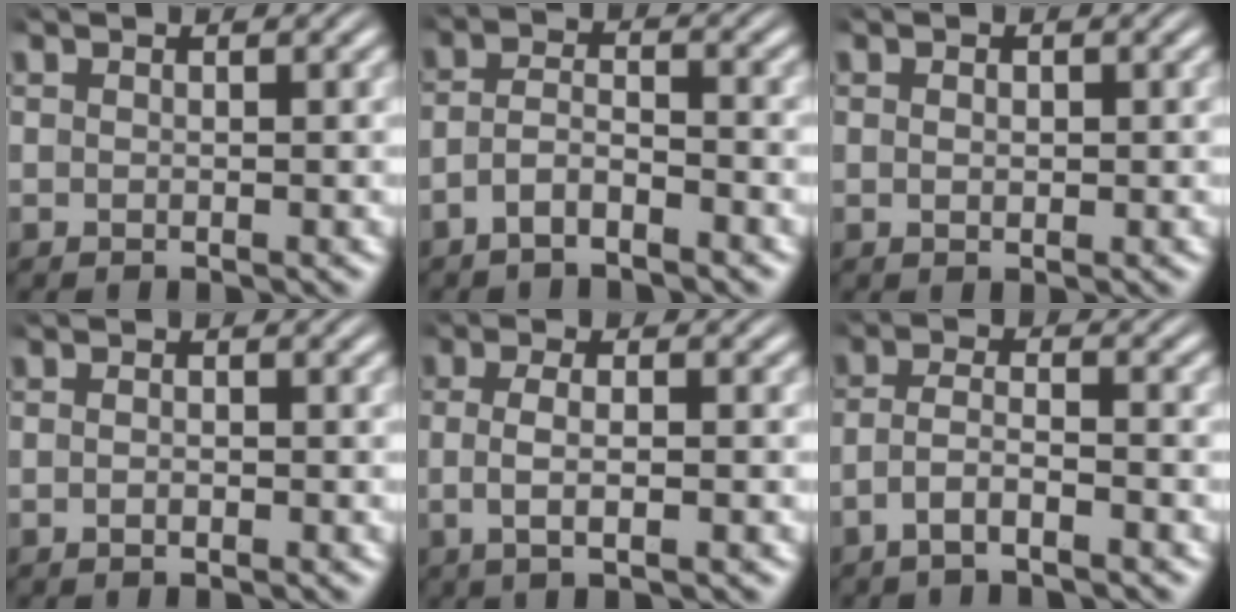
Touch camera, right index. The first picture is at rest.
{"total": 3.5, "force": [-2.5, 1.7, 1.7], "torque": [-0.035, -0.011, -0.044]}
{"total": 0.7, "force": [-0.1, 0.2, 0.7], "torque": [-0.011, -0.008, 0.004]}
{"total": 0.9, "force": [-0.7, 0.1, 0.6], "torque": [-0.014, -0.004, -0.012]}
{"total": 3.5, "force": [-0.4, 1.1, 3.3], "torque": [-0.065, -0.004, -0.004]}
{"total": 3.4, "force": [-2.2, 1.3, 2.3], "torque": [-0.046, -0.012, -0.037]}